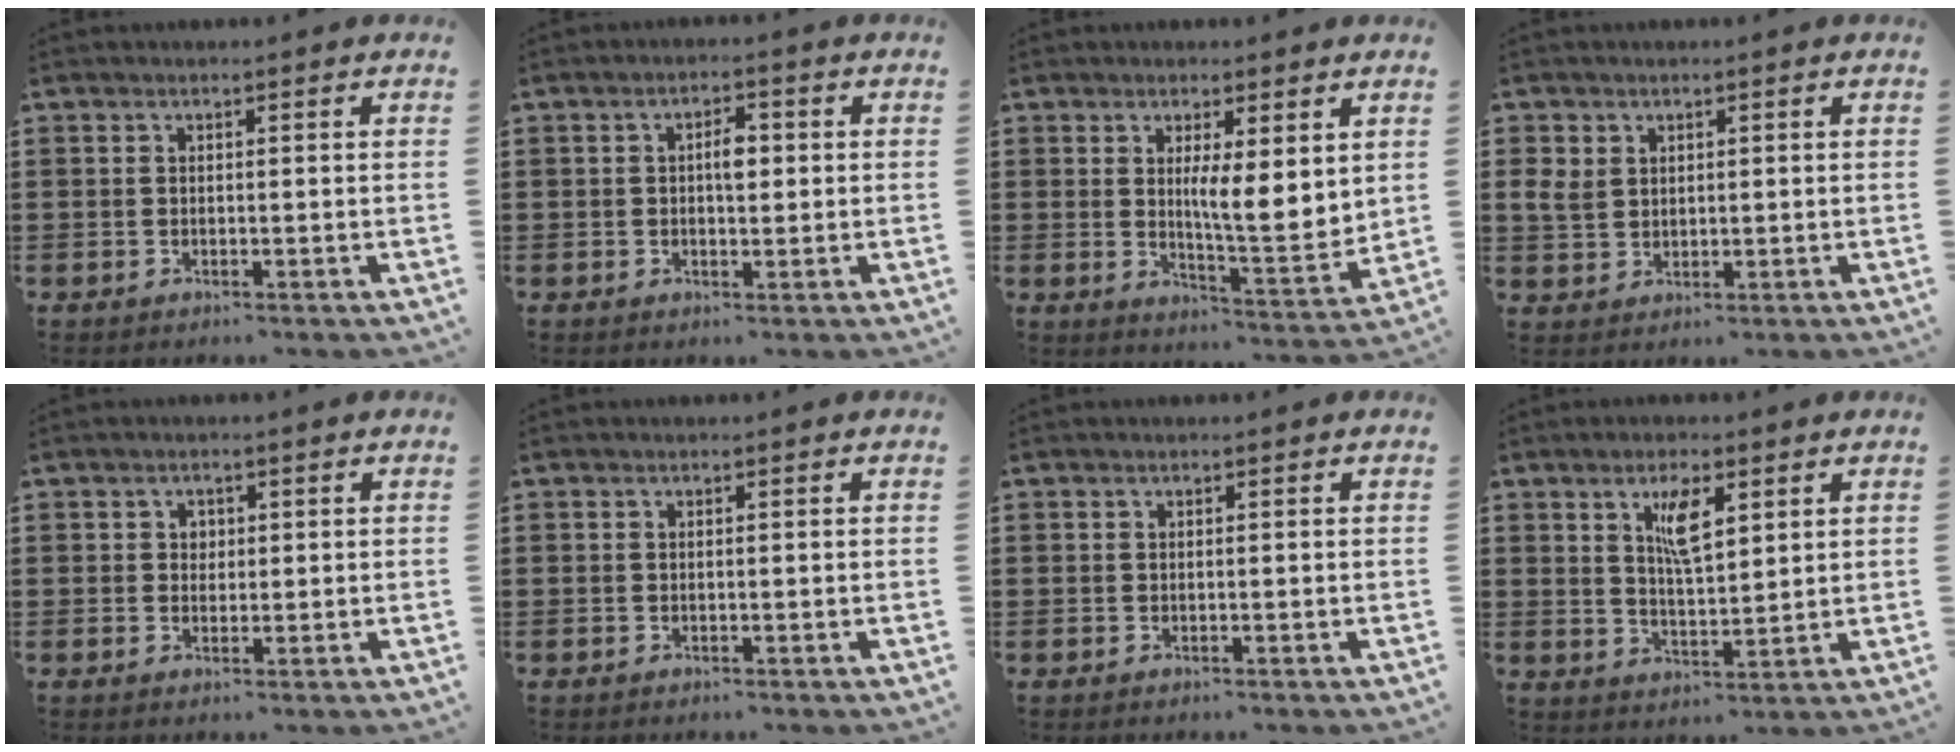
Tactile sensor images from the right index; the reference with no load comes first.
{"total": 3.1, "force": [0.2, 1.3, 2.8], "torque": [-0.047, 0.003, -0.001]}
{"total": 6.1, "force": [2.3, 1.2, 5.5], "torque": [-0.086, -0.023, 0.033]}
{"total": 3.4, "force": [1.2, 2.7, 1.6], "torque": [-0.047, 0.008, 0.021]}
{"total": 1.3, "force": [0.4, 1.2, 0.4], "torque": [-0.012, 0.007, 0.006]}
{"total": 0.0}
{"total": 0.0}
{"total": 5.7, "force": [2.7, 1.8, 4.7], "torque": [-0.085, 0.002, 0.041]}